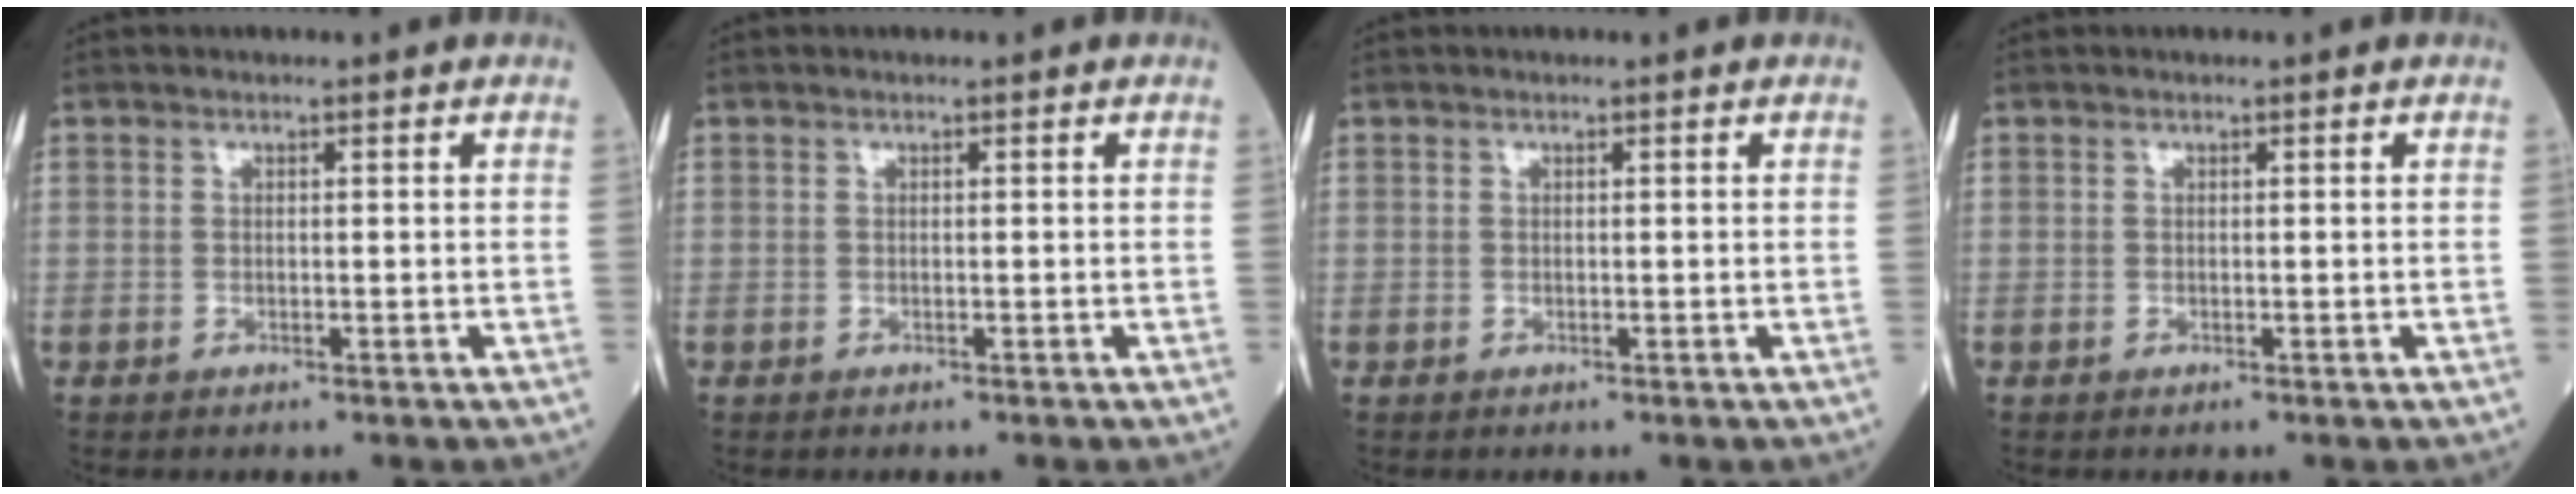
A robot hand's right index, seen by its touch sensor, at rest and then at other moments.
{"total": 0.0}
{"total": 0.0}
{"total": 0.0}